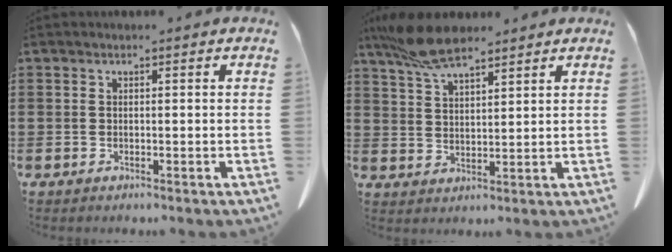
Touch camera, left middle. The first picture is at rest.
{"total": 8.3, "force": [6.2, 2.6, 5.0], "torque": [-0.112, -0.005, 0.116]}